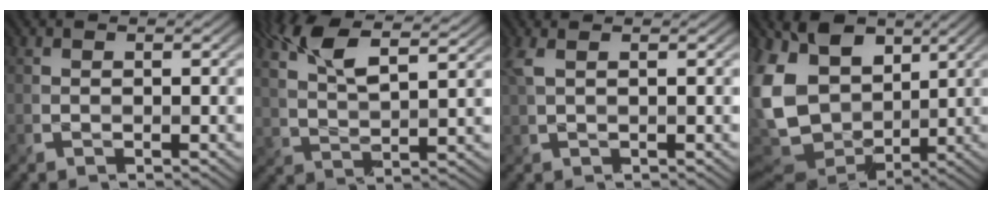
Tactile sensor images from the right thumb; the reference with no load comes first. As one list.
[{"total": 9.9, "force": [6.3, 3.1, 7.0], "torque": [-0.166, 0.019, 0.119]}, {"total": 2.3, "force": [1.0, 0.6, 1.9], "torque": [-0.055, 0.009, 0.021]}, {"total": 16.0, "force": [1.9, 12.1, 10.3], "torque": [-0.261, -0.012, 0.063]}]